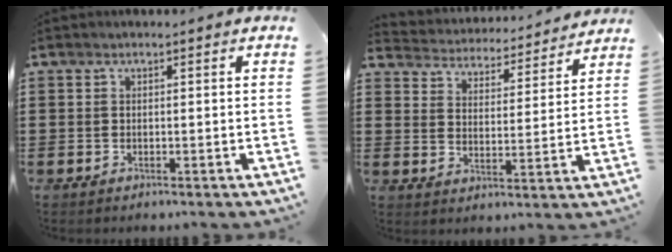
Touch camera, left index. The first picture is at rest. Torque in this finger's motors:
{"motor_torque": [-0.54, -1.39, 0.09, -0.01]}